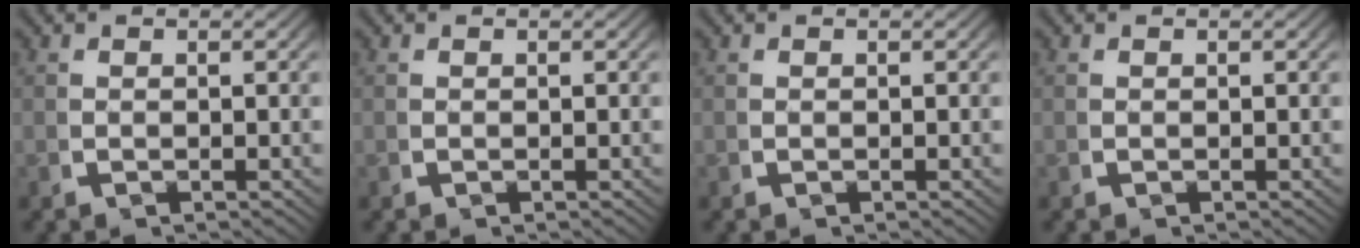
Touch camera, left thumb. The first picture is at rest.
{"total": 0.0}
{"total": 0.0}
{"total": 0.0}